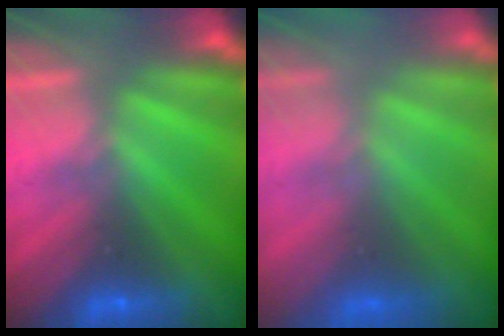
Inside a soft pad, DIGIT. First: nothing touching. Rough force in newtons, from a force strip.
{"total": 7.4}